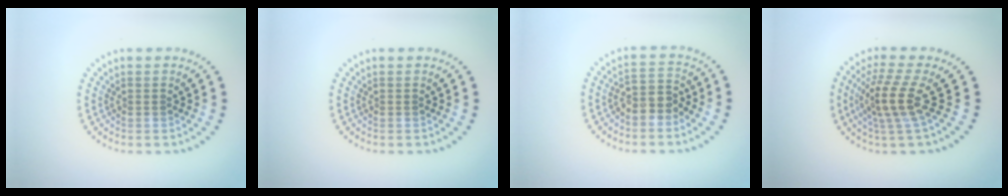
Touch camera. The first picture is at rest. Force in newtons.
{"total": 0.0}
{"total": 2.5, "press": 2.2, "slide": 1.1}
{"total": 4.2, "press": 3.1, "slide": 2.9}